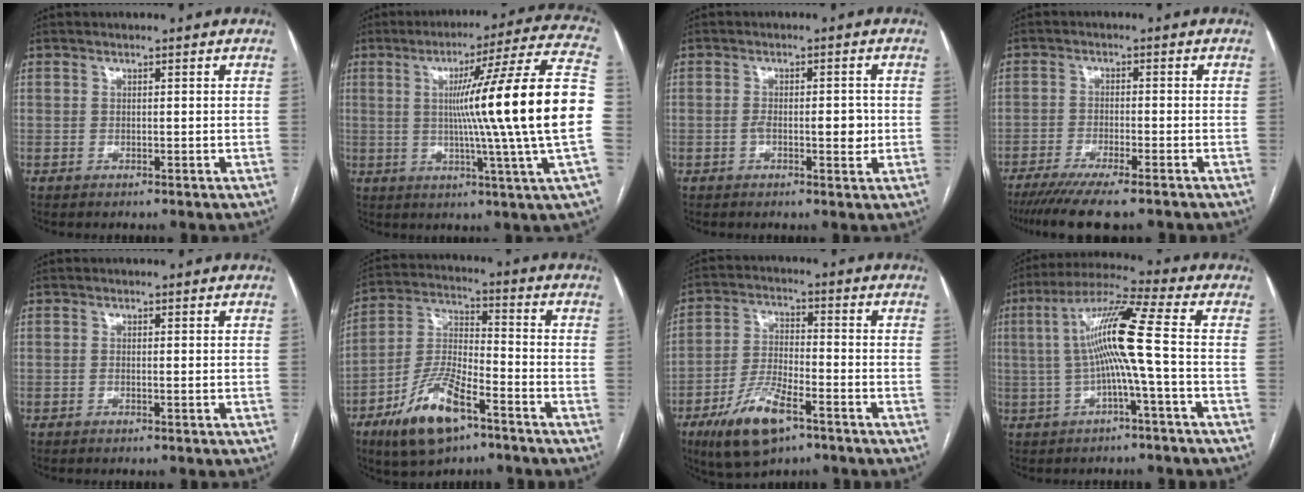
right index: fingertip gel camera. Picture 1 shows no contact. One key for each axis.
{"total": 22.0, "fx": 0.0, "fy": -2.8, "fz": 21.9, "tx": -0.277, "ty": 0.003, "tz": -0.018}
{"total": 4.0, "fx": -0.7, "fy": 1.4, "fz": 3.7, "tx": -0.059, "ty": 0.004, "tz": -0.008}
{"total": 11.1, "fx": -8.8, "fy": 1.2, "fz": 6.6, "tx": -0.096, "ty": -0.023, "tz": -0.137}
{"total": 0.6, "fx": -0.1, "fy": 0.0, "fz": 0.6, "tx": -0.014, "ty": 0.000, "tz": -0.002}
{"total": 13.1, "fx": -7.6, "fy": 4.2, "fz": 9.9, "tx": -0.210, "ty": -0.008, "tz": -0.135}
{"total": 11.0, "fx": -6.3, "fy": 3.5, "fz": 8.4, "tx": -0.172, "ty": -0.011, "tz": -0.109}
{"total": 10.7, "fx": -0.4, "fy": -1.3, "fz": 10.6, "tx": -0.200, "ty": 0.025, "tz": -0.008}